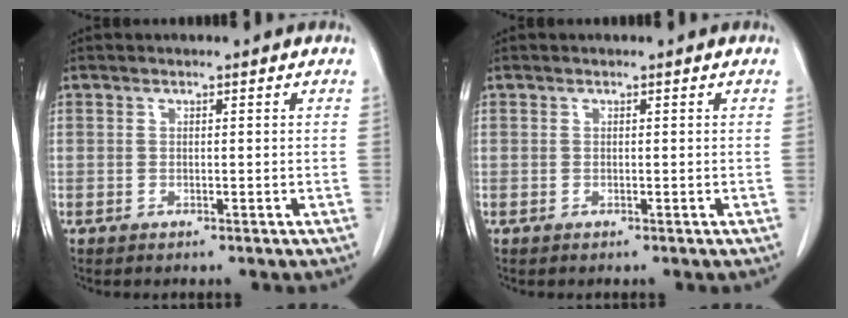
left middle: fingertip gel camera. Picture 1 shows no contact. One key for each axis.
{"total": 0.0}